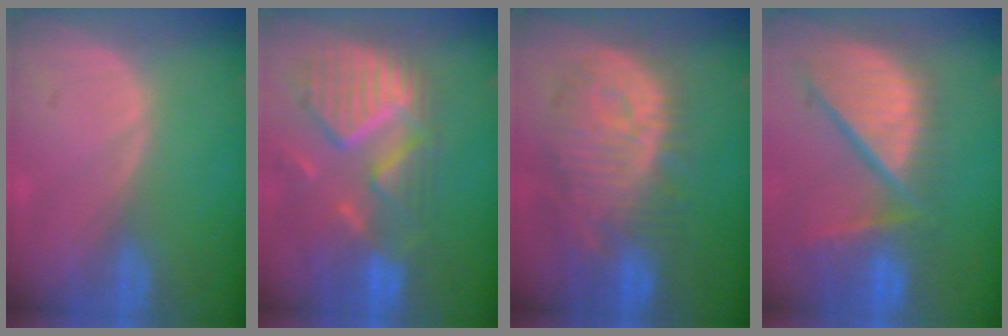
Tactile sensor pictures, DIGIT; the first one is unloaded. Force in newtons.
{"total": 11.9, "press": 10.3, "slide": 5.9}
{"total": 12.0, "press": 10.9, "slide": 5.0}
{"total": 13.1, "press": 10.9, "slide": 7.3}